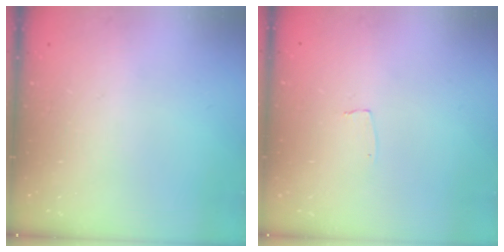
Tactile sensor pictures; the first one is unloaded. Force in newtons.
{"total": 3.0, "press": 3.0, "slide": 0.2}